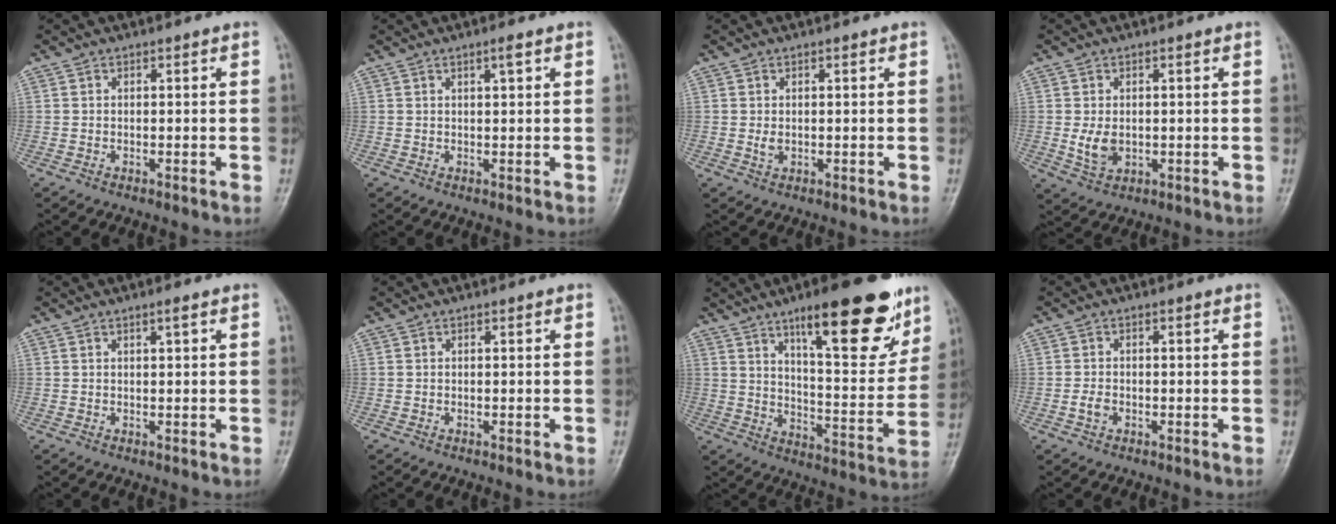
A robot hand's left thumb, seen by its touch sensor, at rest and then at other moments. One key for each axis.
{"total": 1.6, "fx": 0.9, "fy": 0.2, "fz": 1.3, "tx": -0.021, "ty": -0.003, "tz": 0.015}
{"total": 1.7, "fx": 0.3, "fy": 1.1, "fz": 1.2, "tx": -0.020, "ty": -0.004, "tz": 0.008}
{"total": 4.3, "fx": -0.1, "fy": 3.1, "fz": 3.0, "tx": -0.046, "ty": -0.009, "tz": 0.006}
{"total": 1.0, "fx": 0.6, "fy": 0.1, "fz": 0.8, "tx": -0.012, "ty": -0.002, "tz": 0.010}
{"total": 0.0}
{"total": 21.4, "fx": 13.1, "fy": 6.2, "fz": 15.7, "tx": -0.185, "ty": -0.063, "tz": 0.200}
{"total": 1.9, "fx": -0.7, "fy": 1.3, "fz": 1.1, "tx": -0.020, "ty": 0.002, "tz": -0.015}